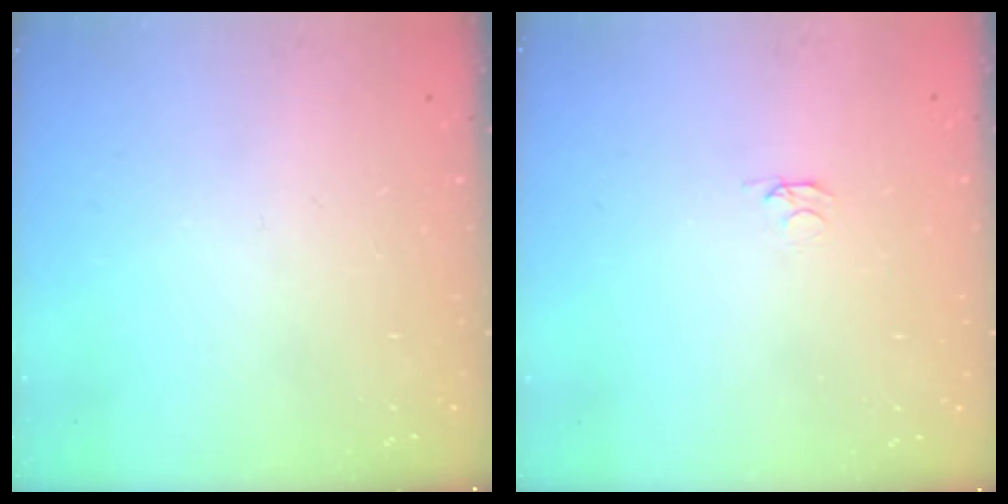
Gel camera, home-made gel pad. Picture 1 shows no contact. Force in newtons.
{"total": 2.1, "press": 2.0, "slide": 0.3}